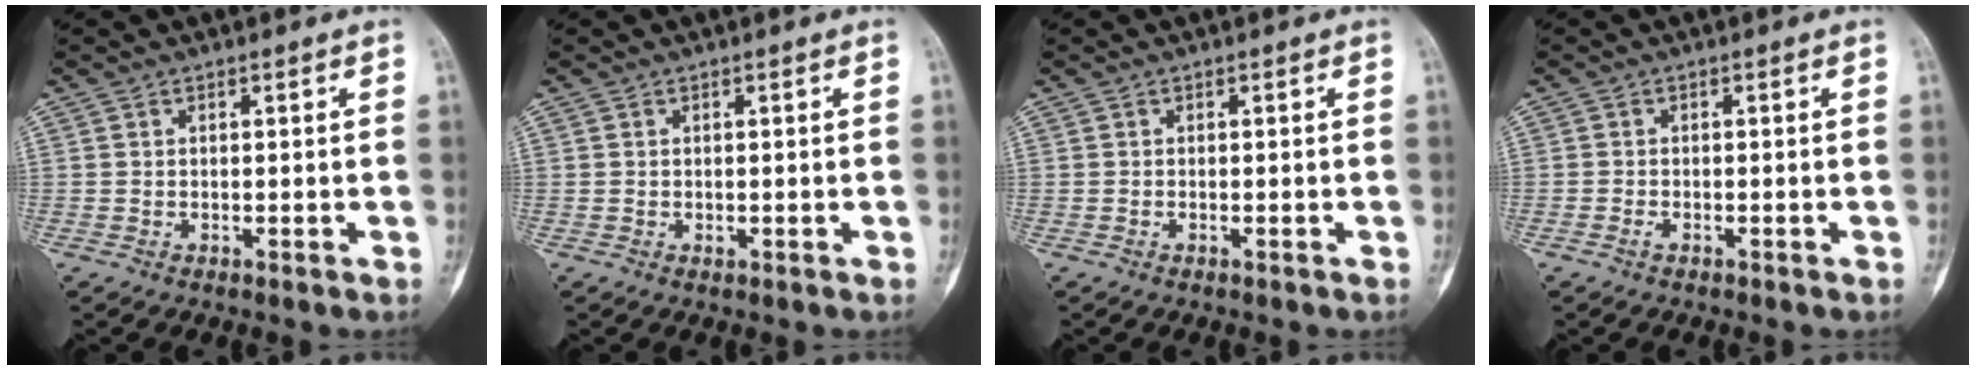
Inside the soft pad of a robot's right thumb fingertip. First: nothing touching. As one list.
[{"total": 0.0}, {"total": 0.0}, {"total": 1.0, "force": [-0.7, 0.5, 0.6], "torque": [-0.012, 0.001, -0.015]}]